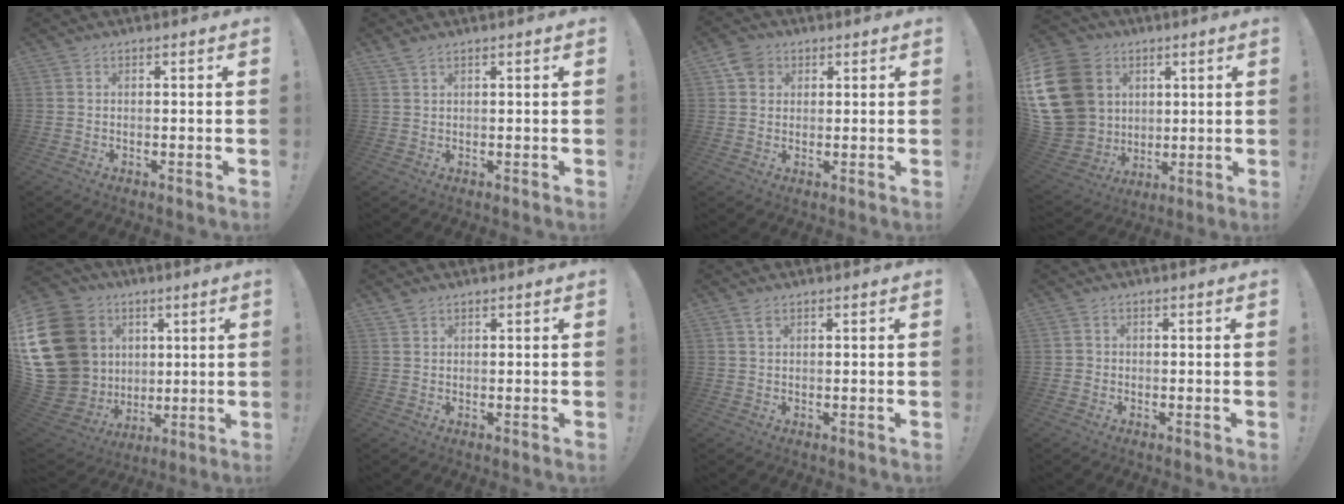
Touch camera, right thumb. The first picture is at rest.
{"total": 1.9, "force": [1.4, 0.6, 1.1], "torque": [-0.031, -0.001, 0.027]}
{"total": 5.2, "force": [2.3, 4.3, 1.8], "torque": [-0.026, -0.001, 0.044]}
{"total": 22.4, "force": [4.3, 18.7, 11.7], "torque": [-0.217, -0.008, 0.113]}
{"total": 26.3, "force": [4.3, 21.1, 15.0], "torque": [-0.301, -0.024, 0.141]}
{"total": 1.2, "force": [1.0, 0.6, 0.3], "torque": [-0.005, -0.002, 0.019]}
{"total": 1.6, "force": [1.0, 0.6, 1.1], "torque": [-0.020, -0.001, 0.018]}
{"total": 0.8, "force": [-0.3, 0.7, 0.3], "torque": [-0.007, 0.004, -0.004]}